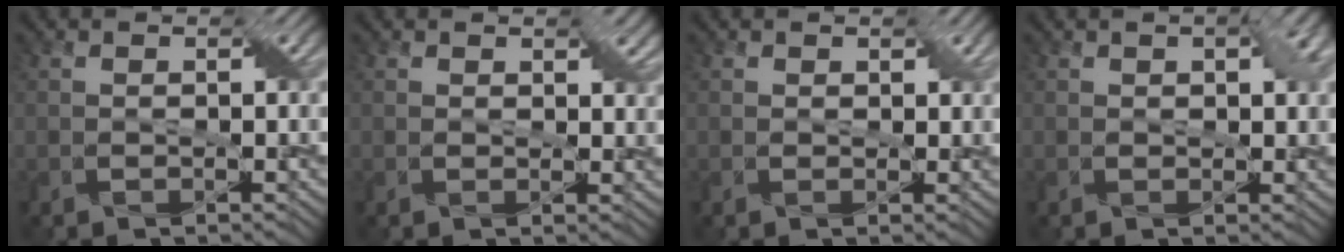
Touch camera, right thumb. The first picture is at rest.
{"total": 1.8, "force": [1.1, 1.1, 0.9], "torque": [-0.016, 0.000, 0.011]}
{"total": 0.8, "force": [0.6, 0.6, 0.1], "torque": [0.001, 0.004, 0.005]}
{"total": 3.3, "force": [0.8, 1.8, 2.6], "torque": [-0.034, 0.005, 0.010]}